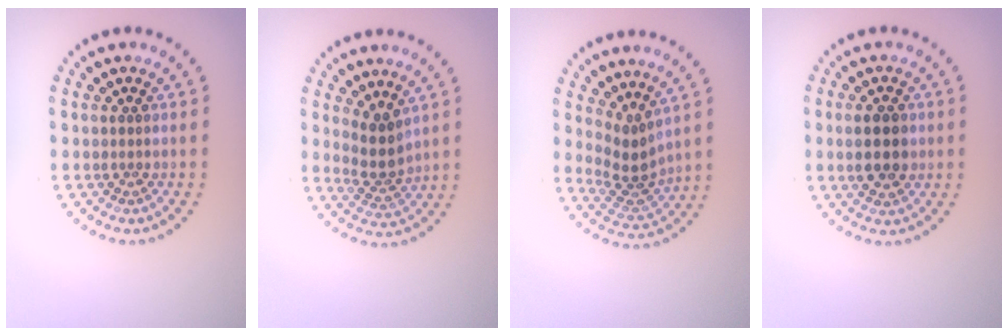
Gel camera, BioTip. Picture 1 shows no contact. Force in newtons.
{"total": 2.9, "press": 2.2, "slide": 1.9}
{"total": 3.0, "press": 2.2, "slide": 2.0}
{"total": 3.7, "press": 3.7, "slide": 0.2}